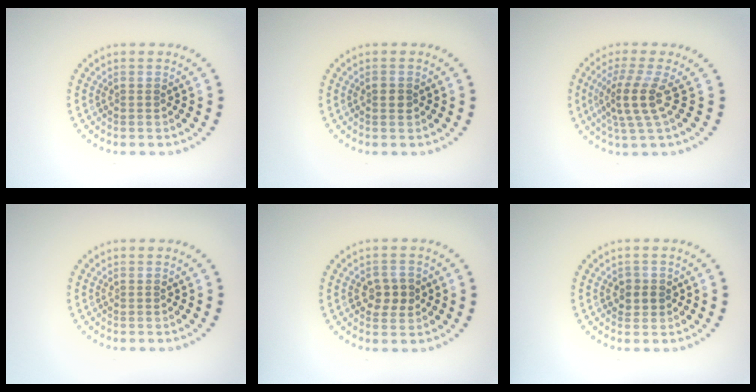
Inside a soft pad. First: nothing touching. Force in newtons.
{"total": 1.0, "press": 1.0, "slide": 0.1}
{"total": 3.7, "press": 2.6, "slide": 2.6}
{"total": 0.0}
{"total": 2.6, "press": 2.6, "slide": 0.2}
{"total": 1.5, "press": 1.4, "slide": 0.7}